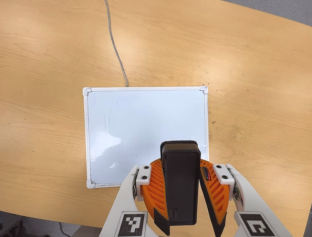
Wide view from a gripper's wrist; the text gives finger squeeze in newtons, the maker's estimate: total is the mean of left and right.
{"total": 9.0, "left": 8.8, "right": 9.1}